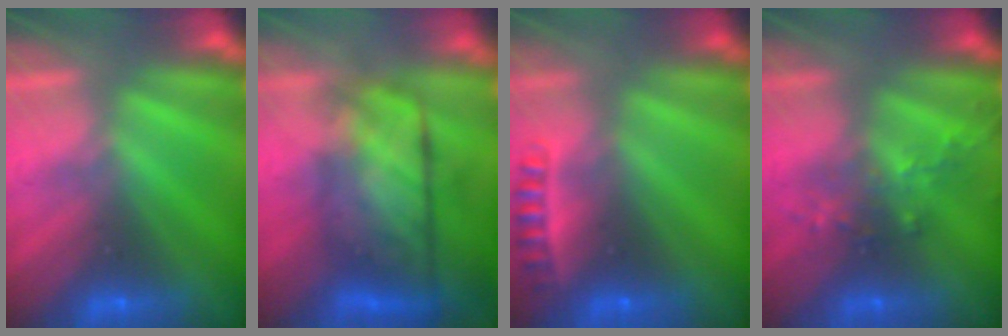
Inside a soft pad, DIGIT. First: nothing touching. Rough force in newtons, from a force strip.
{"total": 9.3}
{"total": 2.4}
{"total": 2.6}